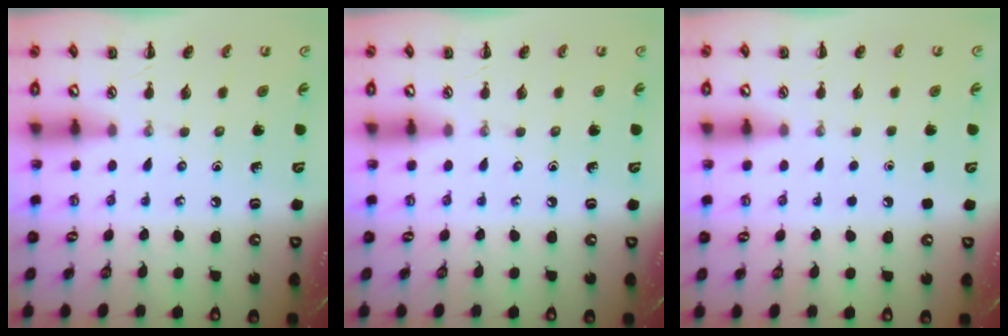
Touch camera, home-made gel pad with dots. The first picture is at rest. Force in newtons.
{"total": 0.0}
{"total": 1.6, "press": 1.6, "slide": 0.1}